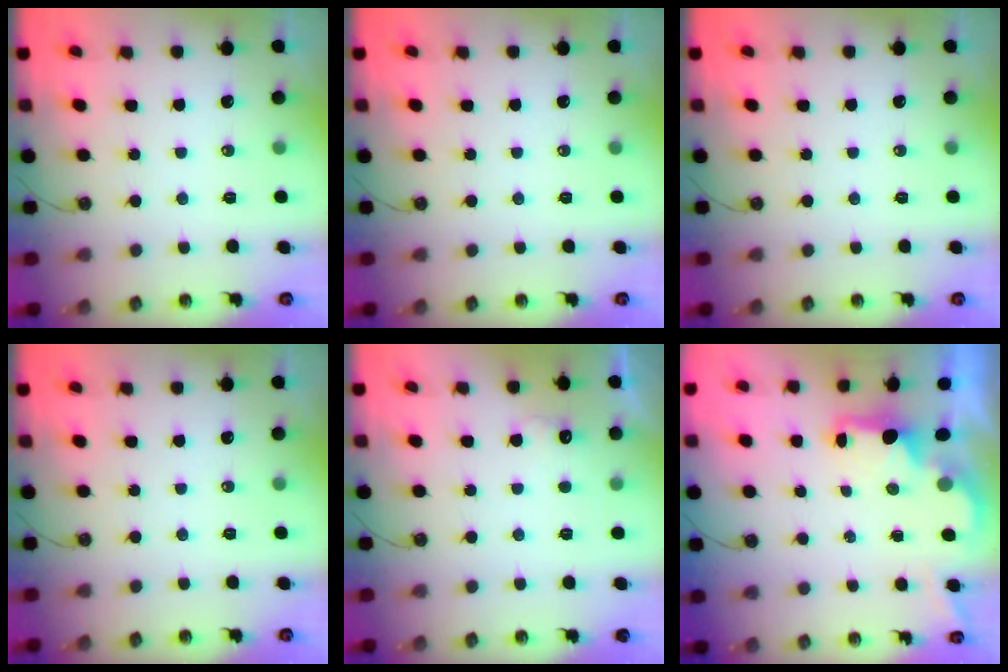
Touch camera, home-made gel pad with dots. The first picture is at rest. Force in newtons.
{"total": 0.0}
{"total": 0.0}
{"total": 0.0}
{"total": 3.8, "press": 3.7, "slide": 1.1}
{"total": 1.9, "press": 1.7, "slide": 0.7}